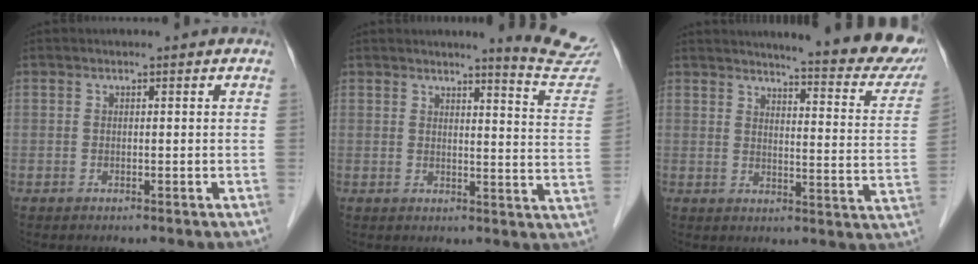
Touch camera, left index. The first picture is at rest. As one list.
[{"total": 10.3, "force": [9.9, -1.2, 2.5], "torque": [-0.020, -0.090, 0.092]}, {"total": 19.5, "force": [17.1, 1.7, 9.2], "torque": [-0.106, -0.077, 0.186]}]